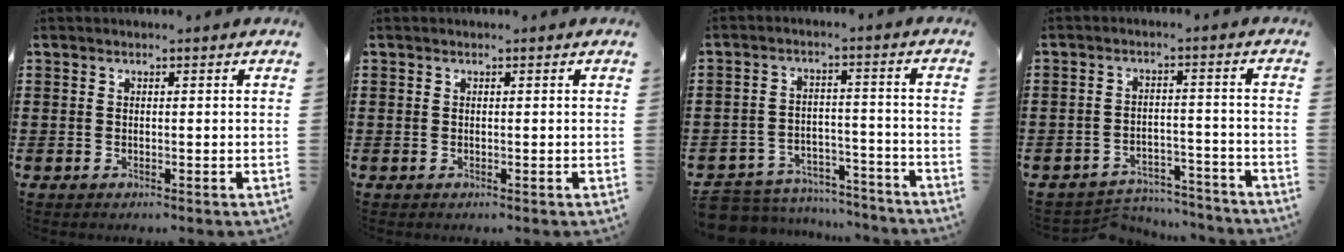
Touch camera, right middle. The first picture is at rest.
{"total": 0.0}
{"total": 6.9, "force": [-6.7, 1.5, 0.7], "torque": [-0.018, 0.019, -0.136]}
{"total": 4.5, "force": [-4.4, 0.8, 0.3], "torque": [-0.015, 0.005, -0.095]}